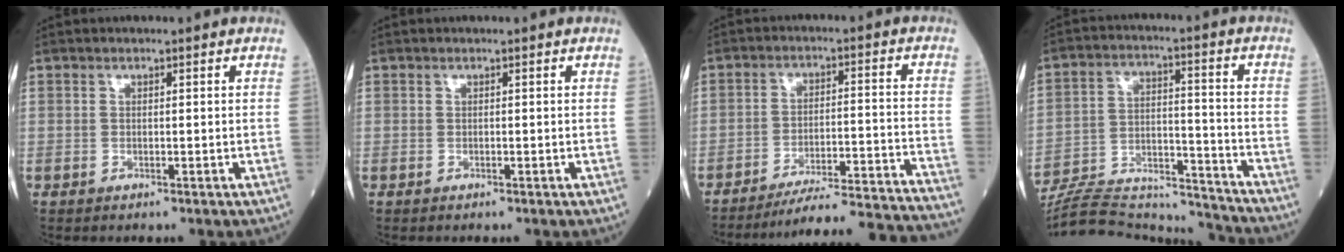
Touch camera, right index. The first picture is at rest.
{"total": 0.0}
{"total": 21.0, "force": [-20.2, -1.6, 5.4], "torque": [-0.043, -0.014, -0.274]}
{"total": 19.4, "force": [-18.8, 2.4, 3.9], "torque": [-0.096, 0.017, -0.290]}